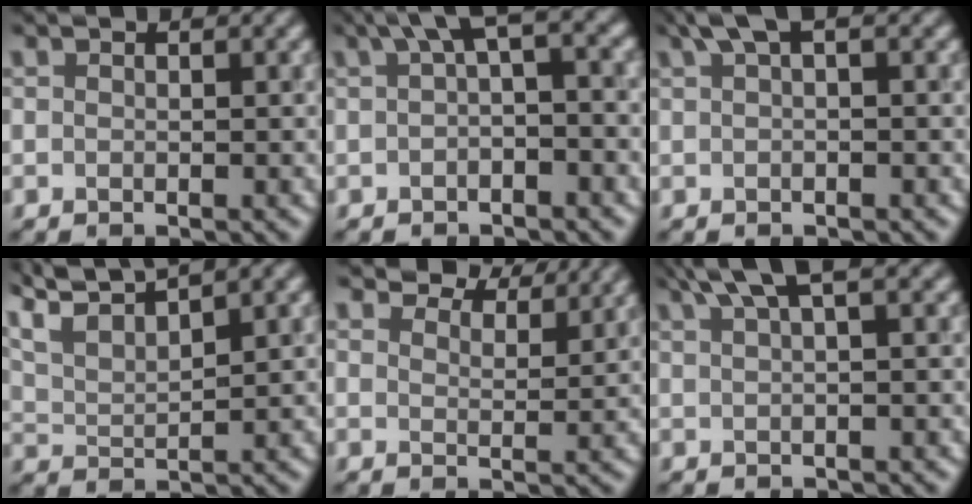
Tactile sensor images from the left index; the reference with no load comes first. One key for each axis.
{"total": 3.2, "fx": 0.6, "fy": 0.8, "fz": 3.1, "tx": -0.042, "ty": 0.019, "tz": 0.005}
{"total": 1.9, "fx": 0.9, "fy": 0.3, "fz": 1.6, "tx": -0.024, "ty": 0.009, "tz": 0.017}
{"total": 7.0, "fx": 6.1, "fy": 1.1, "fz": 3.3, "tx": -0.069, "ty": 0.023, "tz": 0.102}
{"total": 5.6, "fx": 5.1, "fy": 1.4, "fz": 1.8, "tx": -0.035, "ty": -0.003, "tz": 0.079}
{"total": 3.5, "fx": 2.3, "fy": 0.4, "fz": 2.5, "tx": -0.030, "ty": 0.015, "tz": 0.043}